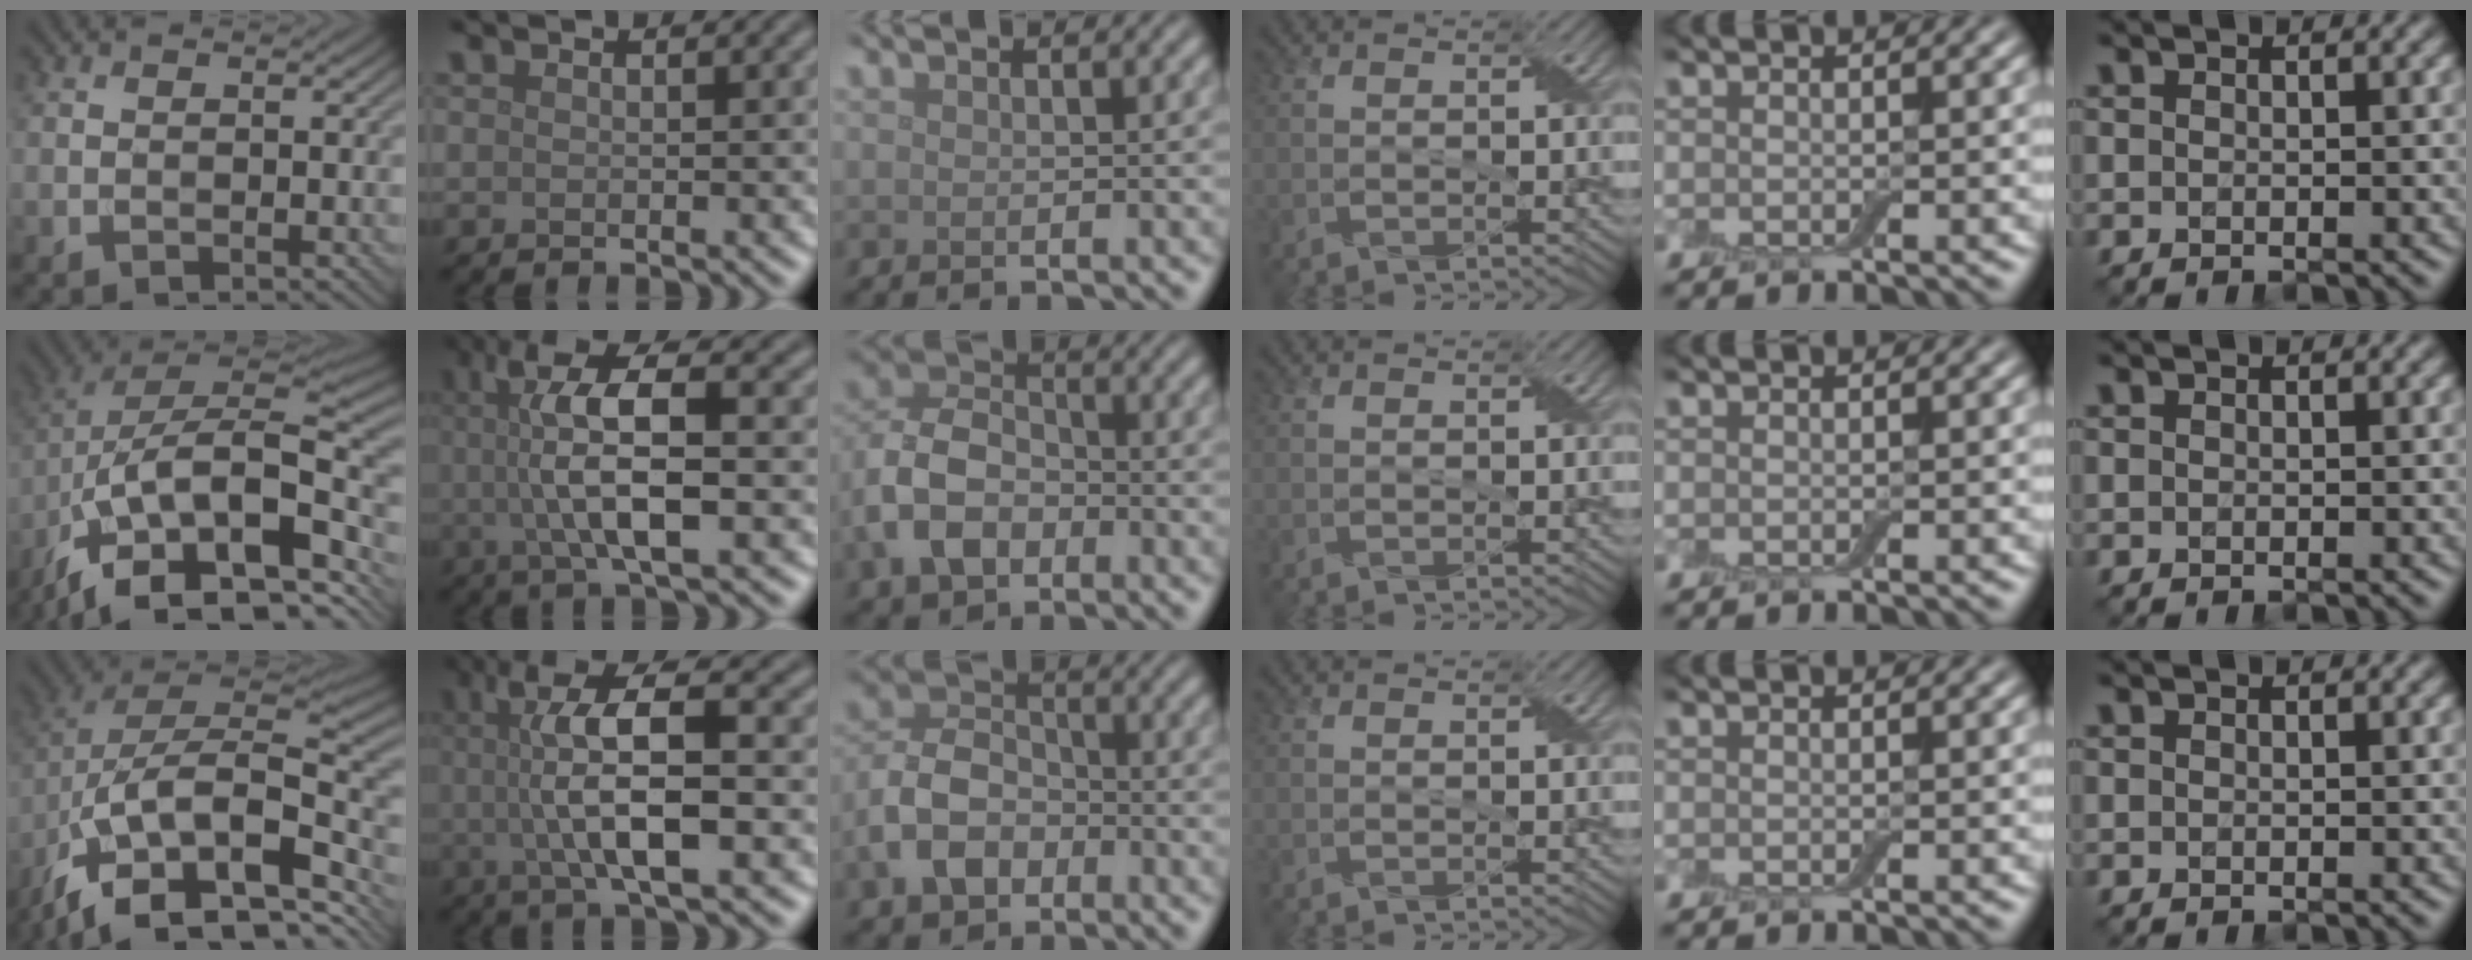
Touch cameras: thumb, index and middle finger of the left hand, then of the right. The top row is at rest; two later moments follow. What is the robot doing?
{"motion": "wrap", "object": "adhesive wrap"}